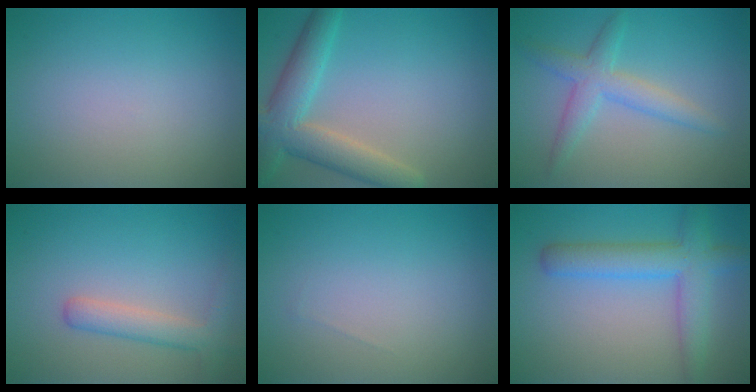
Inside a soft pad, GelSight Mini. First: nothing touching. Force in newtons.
{"total": 5.8, "press": 5.8, "slide": 0.4}
{"total": 3.3, "press": 3.3, "slide": 0.1}
{"total": 2.8, "press": 2.8, "slide": 0.1}
{"total": 0.0}
{"total": 5.0, "press": 5.0, "slide": 0.1}